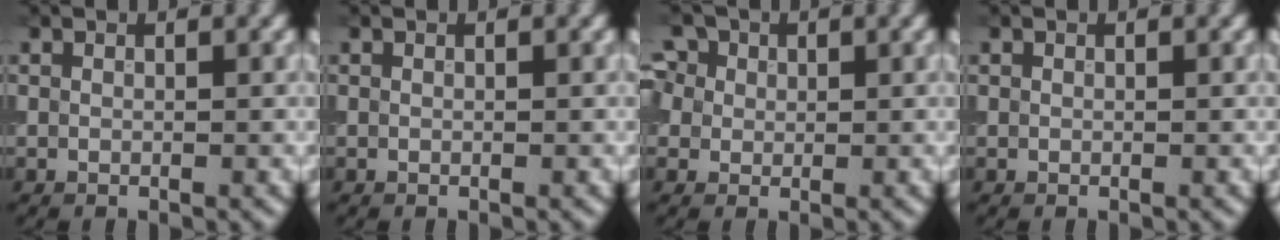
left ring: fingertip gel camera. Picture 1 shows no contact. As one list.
[{"total": 0.0}, {"total": 6.1, "force": [2.9, 4.6, 2.9], "torque": [-0.059, 0.023, 0.020]}, {"total": 0.0}]